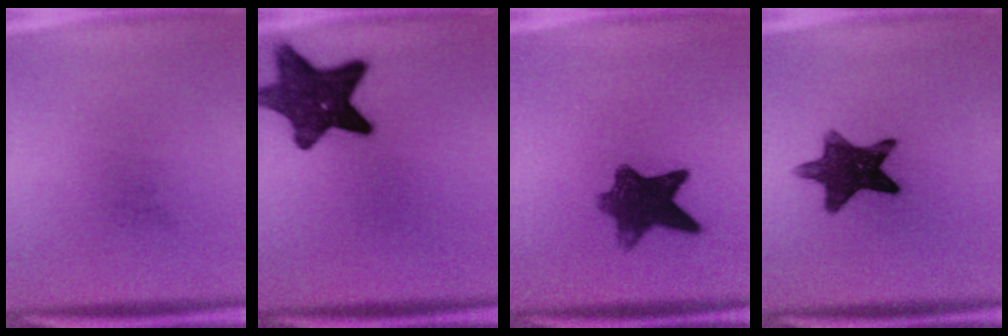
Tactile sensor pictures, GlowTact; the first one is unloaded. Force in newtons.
{"total": 12.8}
{"total": 8.7}
{"total": 12.2}